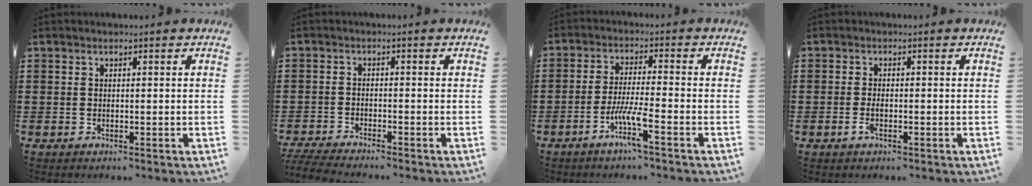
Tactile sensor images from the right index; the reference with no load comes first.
{"total": 3.2, "force": [-3.1, -0.2, 0.7], "torque": [-0.027, -0.012, -0.067]}
{"total": 6.2, "force": [-3.4, 0.0, 5.1], "torque": [-0.106, -0.010, -0.067]}
{"total": 1.8, "force": [-0.8, 0.4, 1.6], "torque": [-0.037, -0.006, -0.015]}